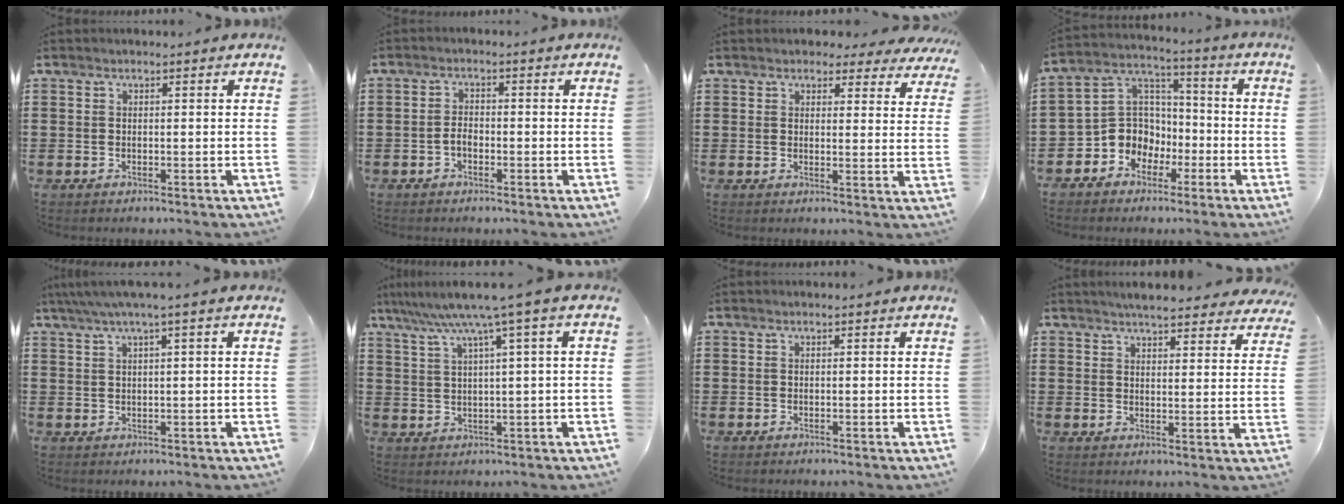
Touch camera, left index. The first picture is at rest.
{"total": 2.0, "force": [-0.9, 1.0, 1.5], "torque": [-0.039, 0.001, -0.020]}
{"total": 3.4, "force": [3.1, 1.0, 0.9], "torque": [-0.020, -0.006, 0.056]}
{"total": 7.9, "force": [-3.2, 7.2, 1.3], "torque": [-0.066, 0.007, -0.065]}
{"total": 2.2, "force": [0.8, -0.3, 2.1], "torque": [-0.038, -0.003, 0.012]}
{"total": 6.5, "force": [2.9, -0.6, 5.8], "torque": [-0.120, -0.017, 0.043]}
{"total": 0.0}
{"total": 4.9, "force": [4.7, 0.2, 1.4], "torque": [-0.033, -0.016, 0.085]}